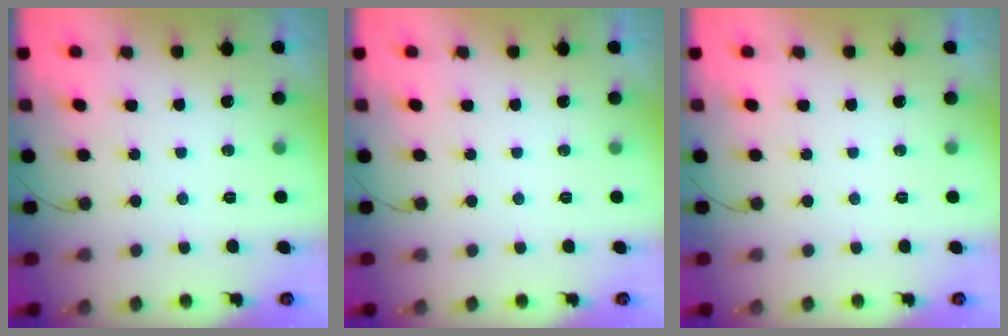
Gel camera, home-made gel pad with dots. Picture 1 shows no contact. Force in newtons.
{"total": 0.0}
{"total": 0.0}